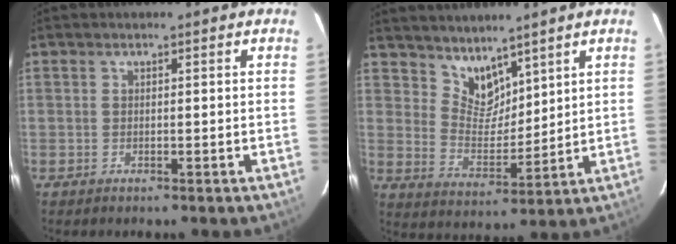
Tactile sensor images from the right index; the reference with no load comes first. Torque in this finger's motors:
{"motor_torque": [-0.10, 0.34, 0.02, 0.00]}